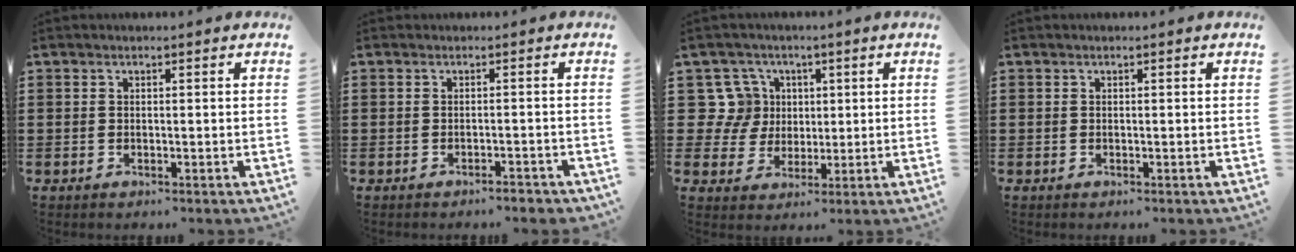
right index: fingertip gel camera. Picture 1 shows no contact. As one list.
[{"total": 1.2, "force": [-1.1, 0.0, 0.2], "torque": [-0.009, -0.001, -0.023]}, {"total": 8.4, "force": [1.9, 7.8, 2.7], "torque": [-0.093, 0.014, 0.037]}, {"total": 0.0}]